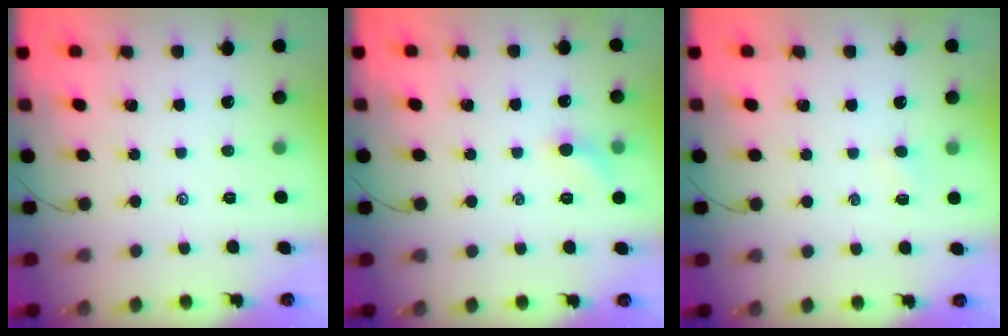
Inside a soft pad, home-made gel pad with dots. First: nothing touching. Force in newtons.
{"total": 6.3, "press": 6.1, "slide": 1.6}
{"total": 2.5, "press": 2.4, "slide": 0.8}